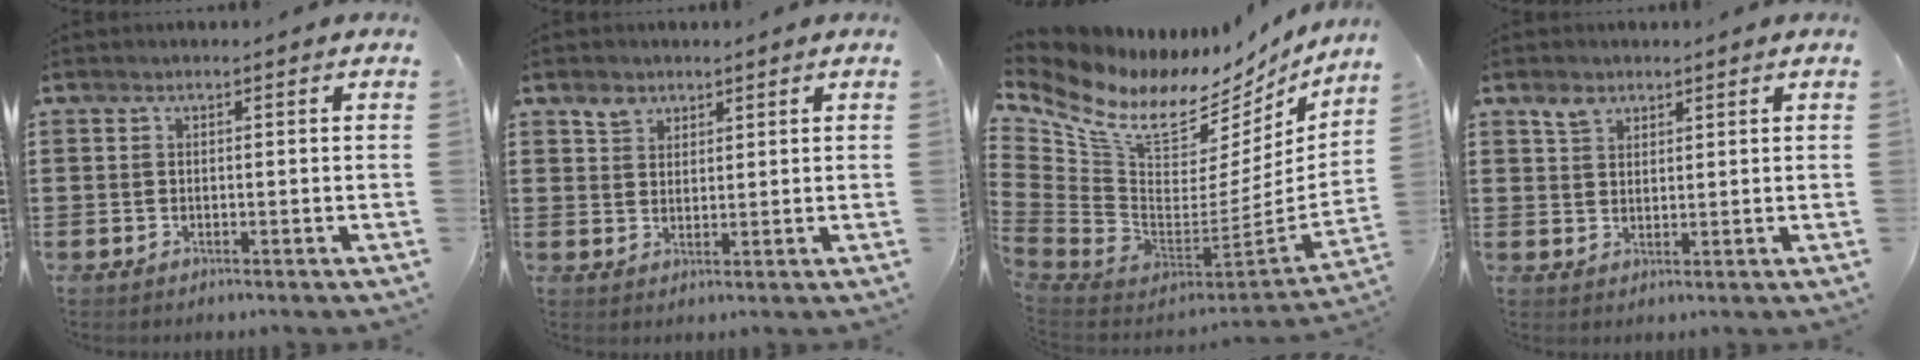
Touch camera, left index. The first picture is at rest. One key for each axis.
{"total": 2.8, "fx": 2.1, "fy": 1.8, "fz": 0.5, "tx": -0.009, "ty": 0.003, "tz": 0.039}
{"total": 11.4, "fx": 7.6, "fy": 5.8, "fz": 6.1, "tx": -0.153, "ty": -0.058, "tz": 0.137}
{"total": 3.0, "fx": 2.1, "fy": 1.8, "fz": 1.0, "tx": -0.018, "ty": 0.001, "tz": 0.039}